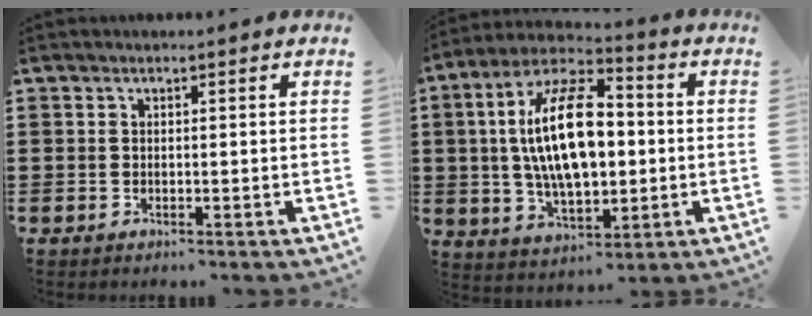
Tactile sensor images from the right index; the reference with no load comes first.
{"total": 15.6, "force": [0.9, 7.6, 13.6], "torque": [-0.263, 0.005, 0.012]}